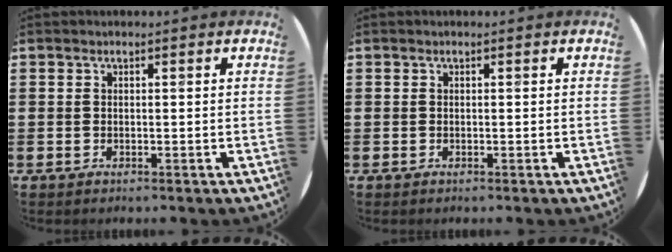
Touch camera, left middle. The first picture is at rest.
{"total": 0.0}